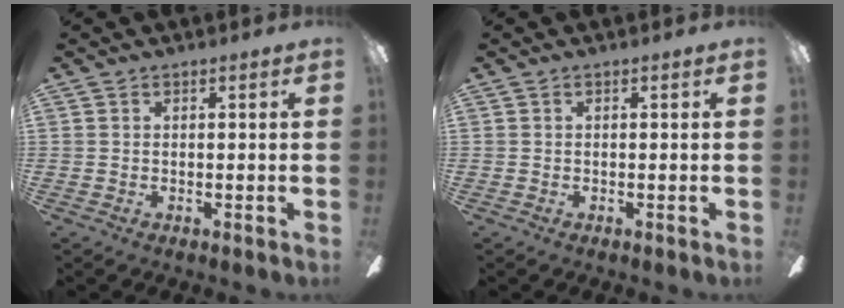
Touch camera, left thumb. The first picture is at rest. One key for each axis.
{"total": 0.0}